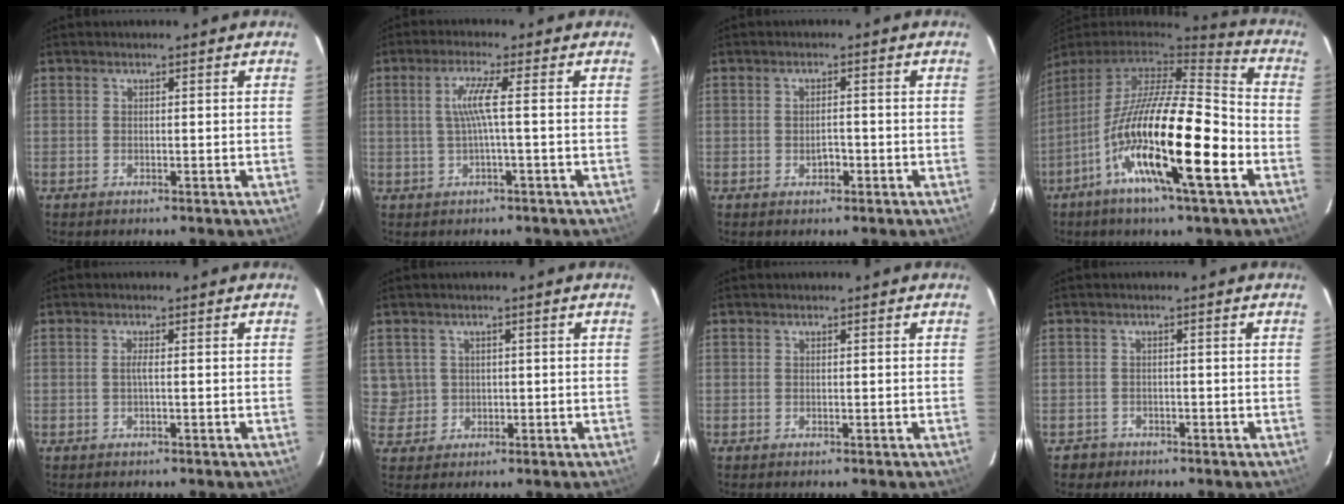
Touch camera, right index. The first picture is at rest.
{"total": 4.1, "force": [-0.2, -0.9, 4.0], "torque": [-0.084, 0.000, 0.001]}
{"total": 2.0, "force": [-0.8, 1.2, 1.4], "torque": [-0.025, 0.005, -0.012]}
{"total": 22.3, "force": [-9.0, 3.6, 20.1], "torque": [-0.351, -0.039, -0.171]}
{"total": 1.0, "force": [-0.2, -0.2, 0.9], "torque": [-0.016, 0.001, -0.006]}
{"total": 4.3, "force": [0.7, 4.2, 0.4], "torque": [0.004, 0.017, 0.022]}
{"total": 0.0}
{"total": 2.5, "force": [-1.5, 2.0, 0.0], "torque": [-0.007, 0.009, -0.021]}